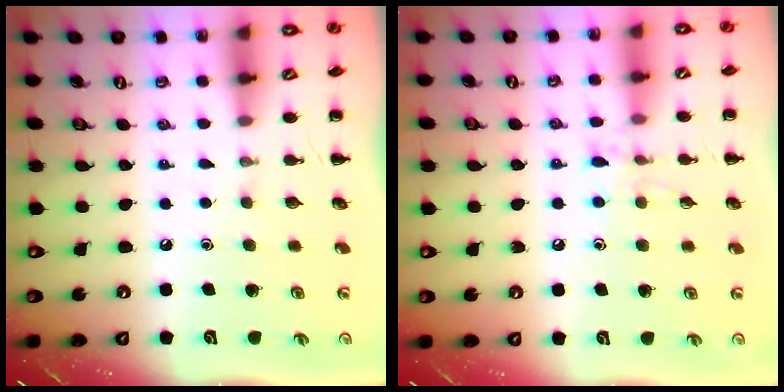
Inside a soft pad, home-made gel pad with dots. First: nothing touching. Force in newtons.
{"total": 7.2, "press": 6.9, "slide": 2.0}